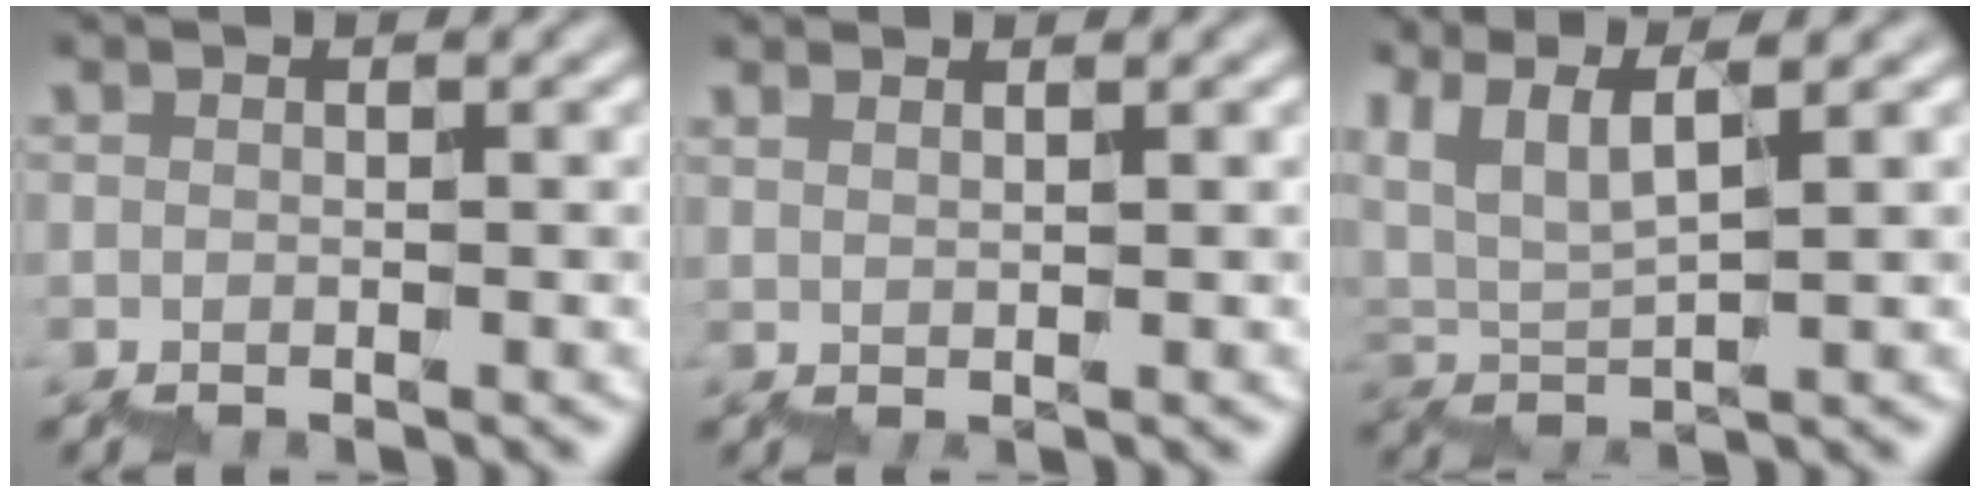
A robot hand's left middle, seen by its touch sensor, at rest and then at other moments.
{"total": 1.5, "force": [1.4, 0.4, 0.6], "torque": [0.015, -0.004, 0.025]}
{"total": 5.7, "force": [4.9, 1.0, 2.9], "torque": [-0.054, 0.013, 0.093]}